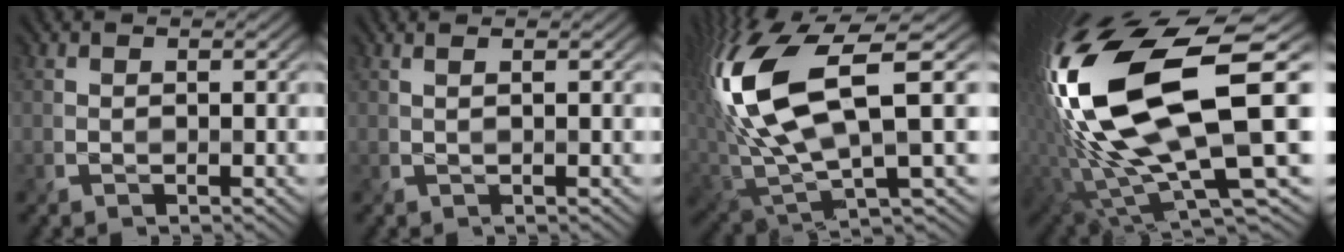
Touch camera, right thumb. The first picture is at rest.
{"total": 1.2, "force": [0.6, 0.1, 1.0], "torque": [-0.003, -0.003, -0.003]}
{"total": 14.9, "force": [3.5, 6.1, 13.1], "torque": [-0.311, 0.006, 0.072]}
{"total": 19.9, "force": [3.5, 6.6, 18.4], "torque": [-0.402, -0.017, 0.067]}